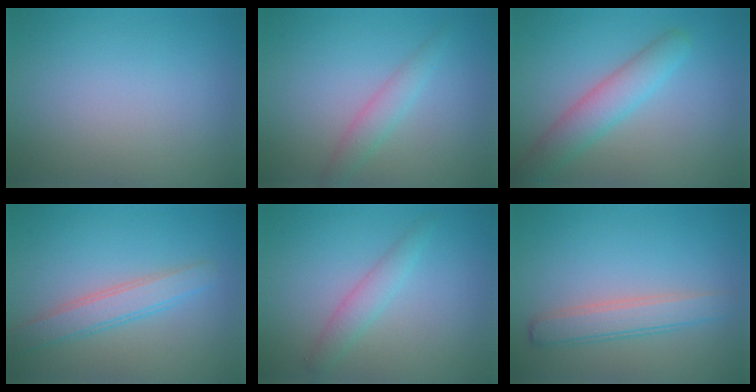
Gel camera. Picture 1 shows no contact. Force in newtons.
{"total": 1.9, "press": 1.9, "slide": 0.1}
{"total": 3.9, "press": 3.9, "slide": 0.2}
{"total": 3.0, "press": 3.0, "slide": 0.1}
{"total": 2.0, "press": 2.0, "slide": 0.1}
{"total": 3.0, "press": 3.0, "slide": 0.1}